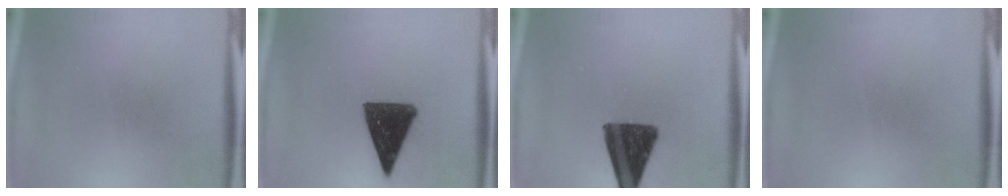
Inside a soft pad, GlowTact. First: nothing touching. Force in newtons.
{"total": 12.9}
{"total": 13.8}
{"total": 0.0}